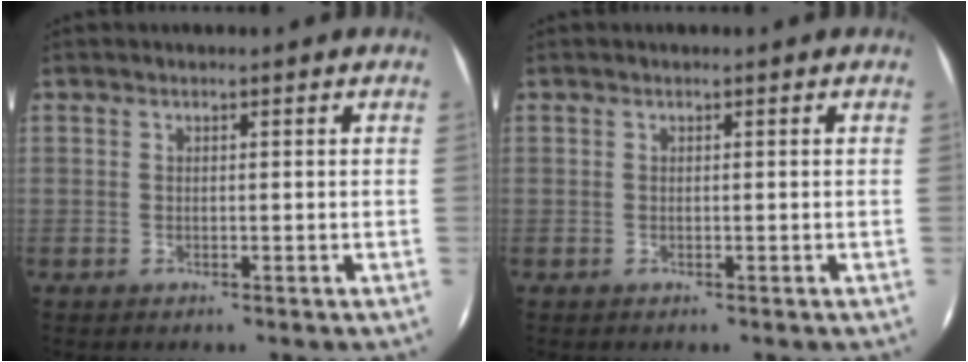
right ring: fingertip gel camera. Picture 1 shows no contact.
{"total": 0.0}